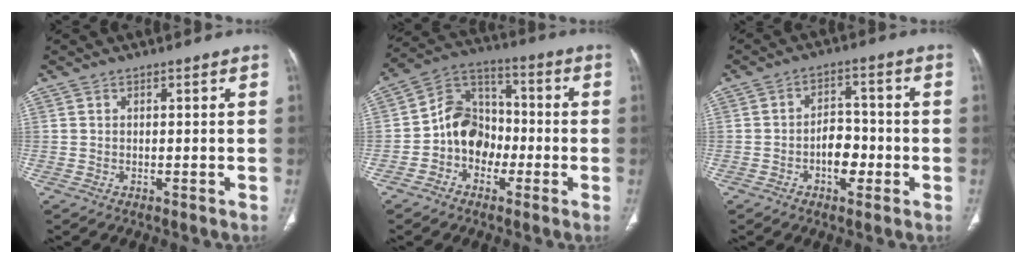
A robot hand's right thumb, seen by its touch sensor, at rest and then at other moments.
{"total": 10.9, "force": [-2.7, 8.9, 5.7], "torque": [-0.065, 0.043, -0.062]}
{"total": 6.3, "force": [-2.1, 3.9, 4.4], "torque": [-0.045, 0.024, -0.038]}